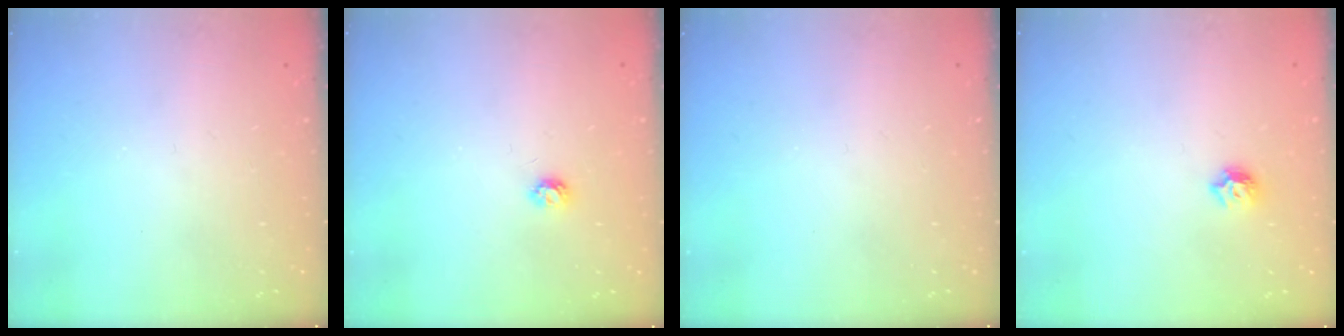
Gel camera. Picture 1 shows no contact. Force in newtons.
{"total": 4.2, "press": 4.2, "slide": 0.5}
{"total": 0.0}
{"total": 6.5, "press": 6.5, "slide": 0.7}